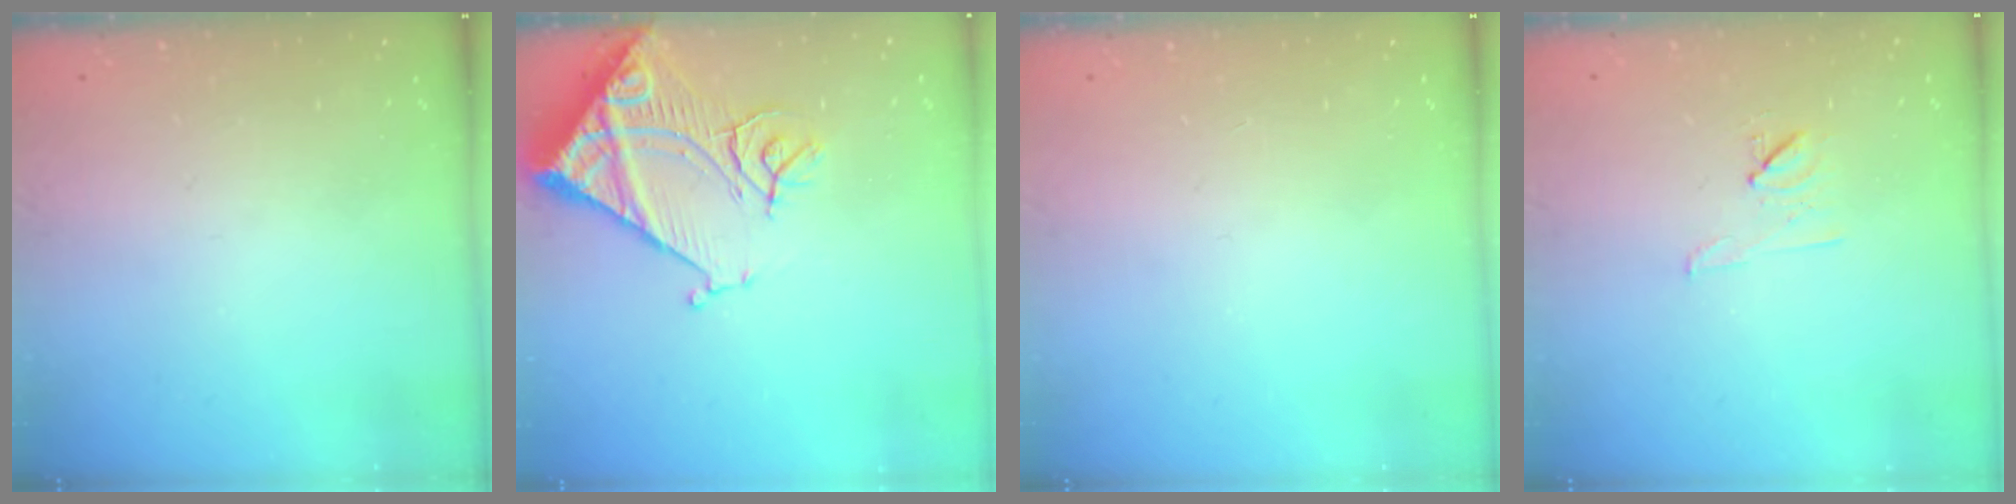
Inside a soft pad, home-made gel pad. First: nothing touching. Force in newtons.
{"total": 15.3, "press": 15.2, "slide": 1.8}
{"total": 0.0}
{"total": 6.7, "press": 6.6, "slide": 1.1}